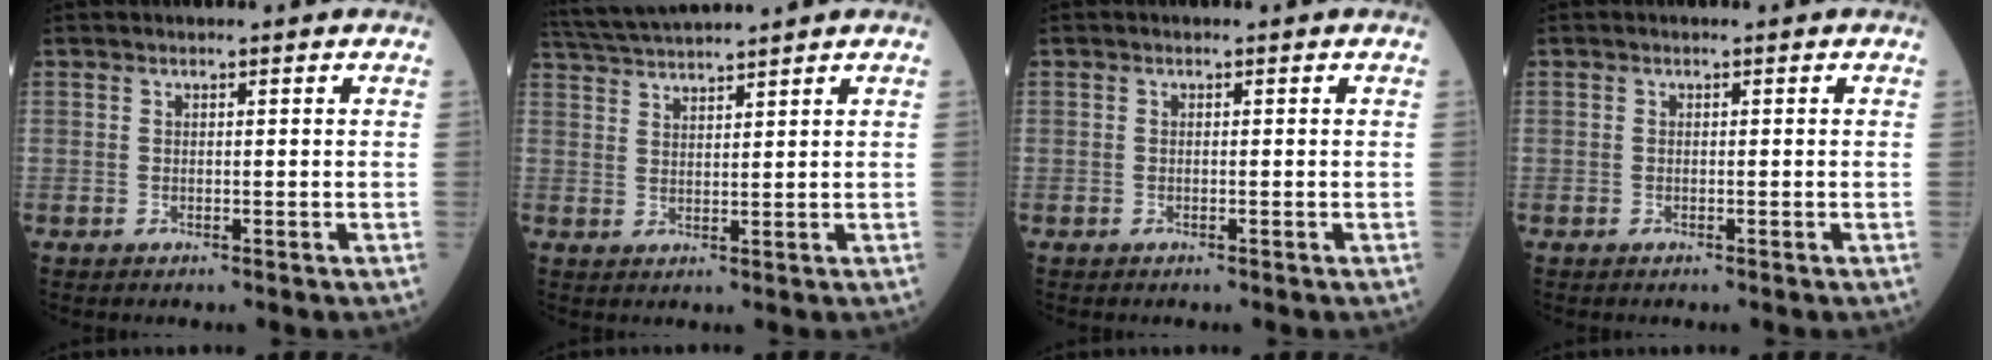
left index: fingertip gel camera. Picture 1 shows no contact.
{"total": 7.3, "force": [6.8, -1.3, 2.1], "torque": [-0.047, 0.025, 0.129]}
{"total": 0.0}
{"total": 0.0}